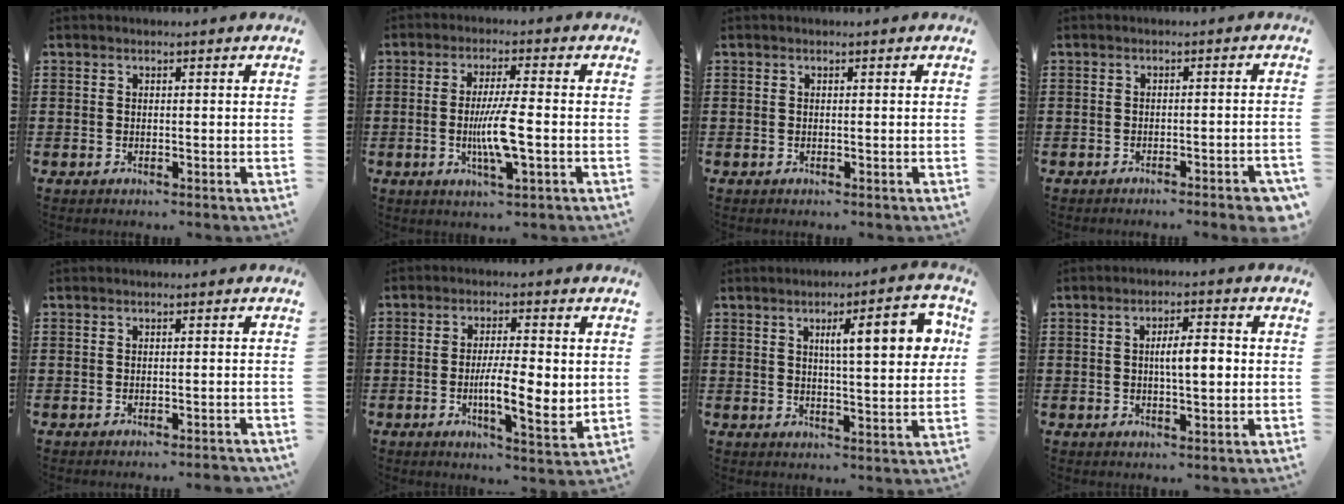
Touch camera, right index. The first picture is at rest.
{"total": 6.8, "force": [-1.3, 0.7, 6.6], "torque": [-0.133, -0.013, -0.028]}
{"total": 0.0}
{"total": 2.3, "force": [-1.8, -0.1, 1.4], "torque": [-0.021, -0.001, -0.034]}
{"total": 1.0, "force": [-0.9, -0.1, 0.3], "torque": [-0.007, 0.001, -0.019]}
{"total": 8.4, "force": [-0.7, 2.1, 8.1], "torque": [-0.131, -0.003, -0.011]}
{"total": 10.0, "force": [3.3, 2.4, 9.1], "torque": [-0.137, -0.004, 0.044]}
{"total": 4.7, "force": [0.1, 1.4, 4.5], "torque": [-0.073, 0.002, -0.003]}